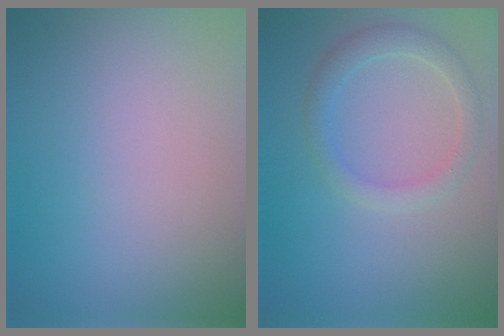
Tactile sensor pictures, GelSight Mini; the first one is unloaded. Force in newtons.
{"total": 2.2, "press": 2.2, "slide": 0.1}